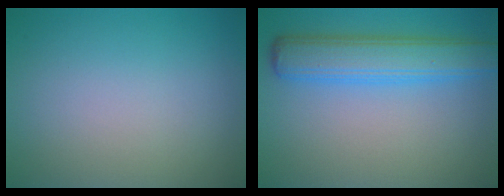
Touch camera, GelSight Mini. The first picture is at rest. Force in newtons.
{"total": 5.5, "press": 5.5, "slide": 0.1}